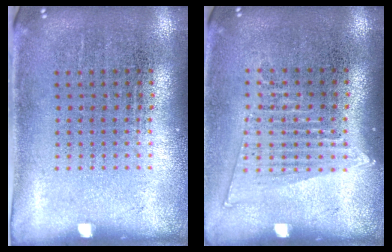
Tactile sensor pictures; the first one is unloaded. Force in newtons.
{"total": 1.4, "press": 1.2, "slide": 0.7}